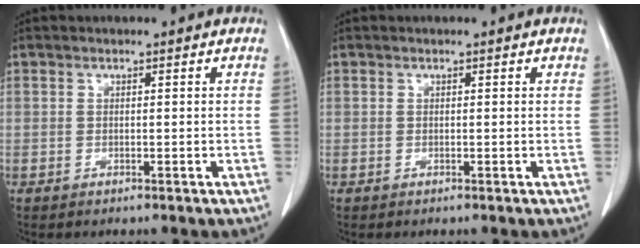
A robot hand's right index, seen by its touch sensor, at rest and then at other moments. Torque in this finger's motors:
{"motor_torque": [-0.12, 0.15, -0.11, -0.01]}